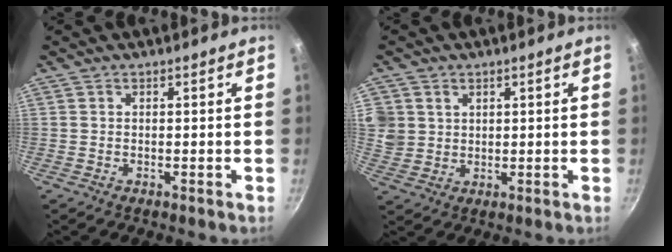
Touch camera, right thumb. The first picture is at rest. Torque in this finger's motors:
{"motor_torque": [0.17, -0.16, -0.24, 0.42, -0.06]}